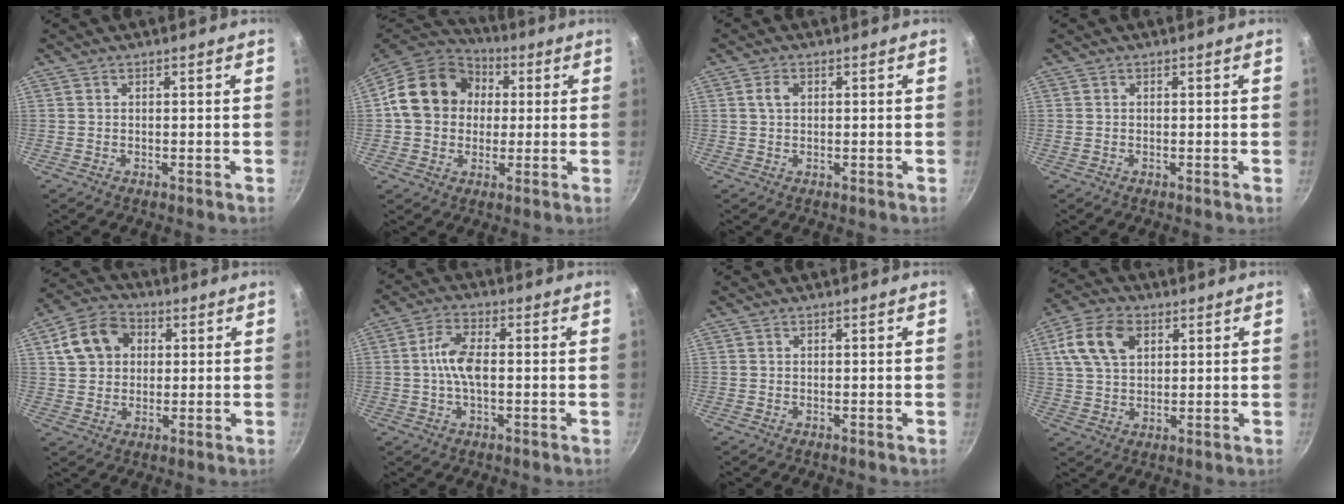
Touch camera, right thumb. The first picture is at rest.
{"total": 16.9, "force": [2.3, 14.2, 9.0], "torque": [-0.132, 0.030, 0.023]}
{"total": 2.2, "force": [0.5, 1.5, 1.5], "torque": [-0.025, 0.004, 0.009]}
{"total": 0.0}
{"total": 10.6, "force": [2.9, 8.5, 5.7], "torque": [-0.079, 0.014, 0.040]}
{"total": 6.7, "force": [-0.1, 3.1, 5.9], "torque": [-0.121, 0.015, -0.007]}
{"total": 0.0}
{"total": 11.1, "force": [3.9, 7.3, 7.4], "torque": [-0.128, 0.007, 0.069]}